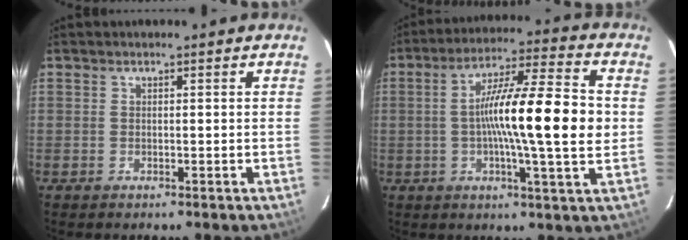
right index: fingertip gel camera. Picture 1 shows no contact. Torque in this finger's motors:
{"motor_torque": [2.02, -0.13, 1.05, 0.21]}